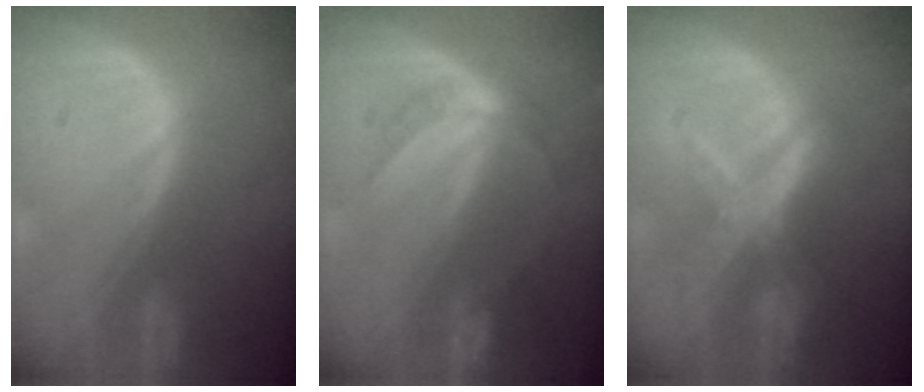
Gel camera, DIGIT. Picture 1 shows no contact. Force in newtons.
{"total": 4.8, "press": 4.3, "slide": 2.1}
{"total": 7.1, "press": 6.2, "slide": 3.6}